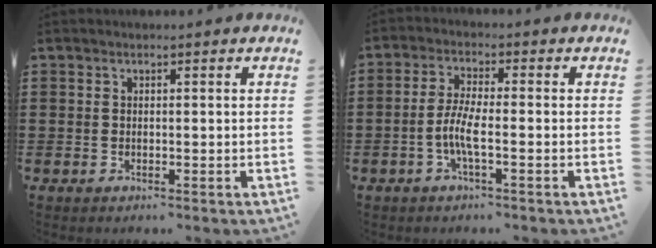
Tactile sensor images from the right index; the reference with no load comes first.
{"total": 5.0, "force": [-1.8, 0.9, 4.5], "torque": [-0.105, -0.008, -0.042]}